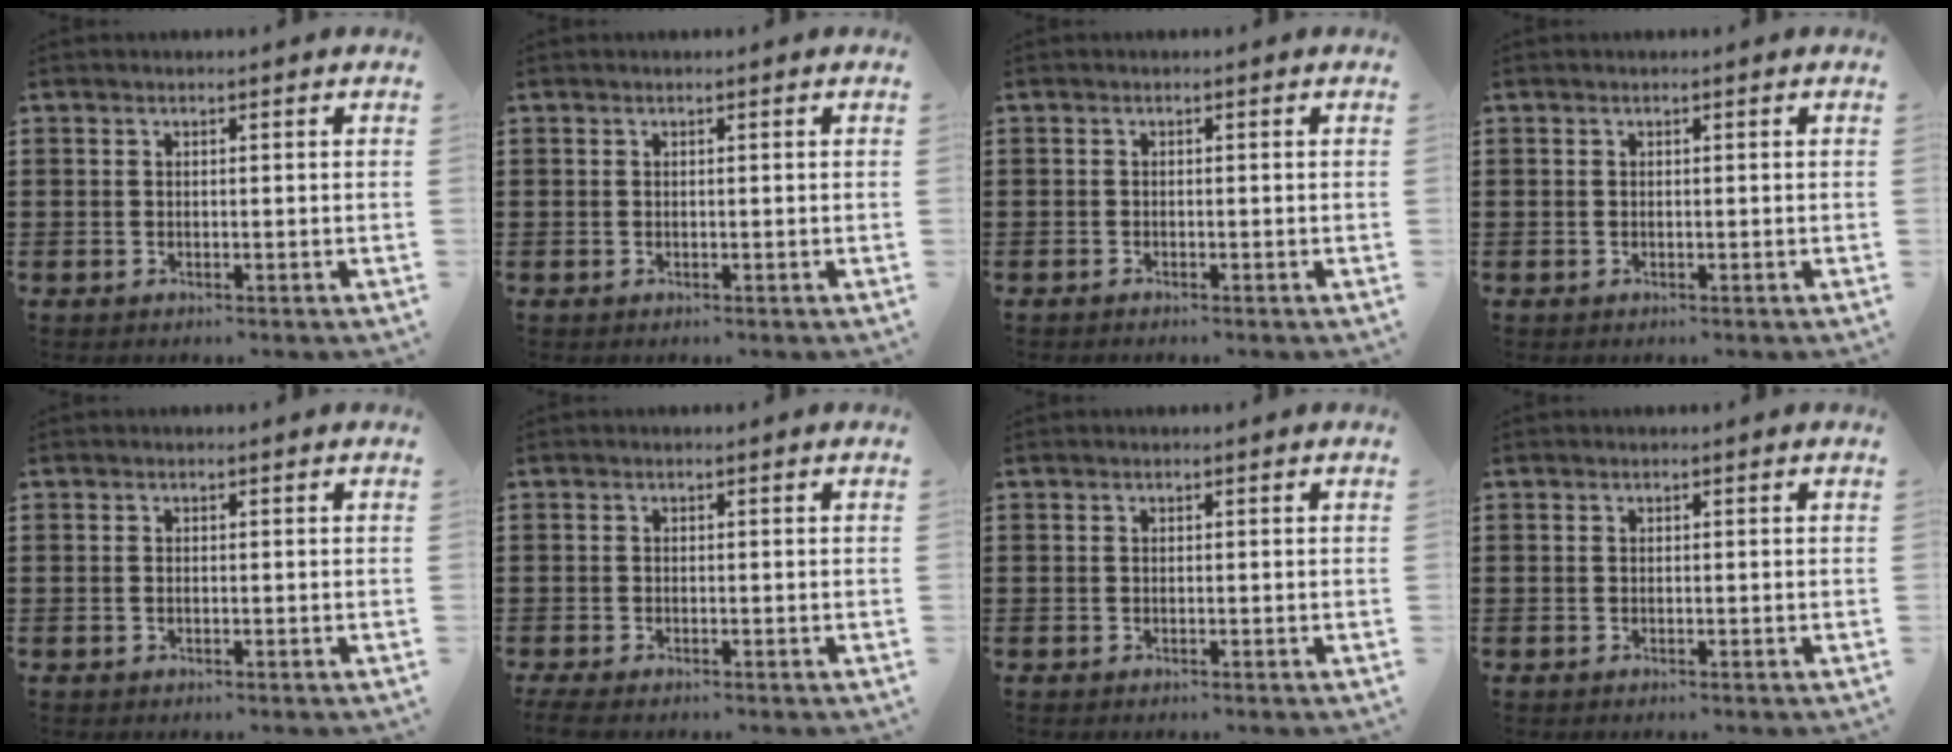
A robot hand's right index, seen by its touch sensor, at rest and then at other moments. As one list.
[{"total": 0.0}, {"total": 0.5, "force": [-0.5, 0.1, 0.0], "torque": [-0.002, -0.001, -0.011]}, {"total": 0.0}, {"total": 0.0}, {"total": 1.0, "force": [-0.9, 0.1, 0.4], "torque": [-0.014, -0.006, -0.017]}, {"total": 0.0}, {"total": 0.0}]